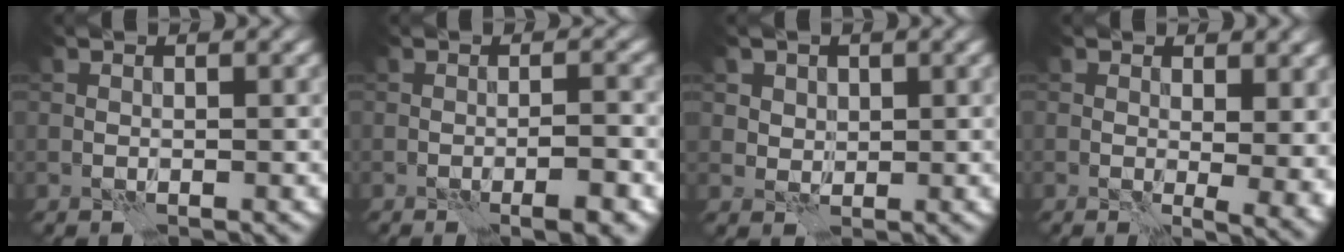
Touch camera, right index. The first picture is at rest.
{"total": 3.3, "force": [-1.2, 0.6, 3.1], "torque": [-0.037, 0.000, -0.017]}
{"total": 2.2, "force": [1.1, 1.8, 0.6], "torque": [-0.014, -0.011, 0.029]}
{"total": 6.0, "force": [1.4, 2.8, 5.1], "torque": [-0.034, -0.006, 0.029]}